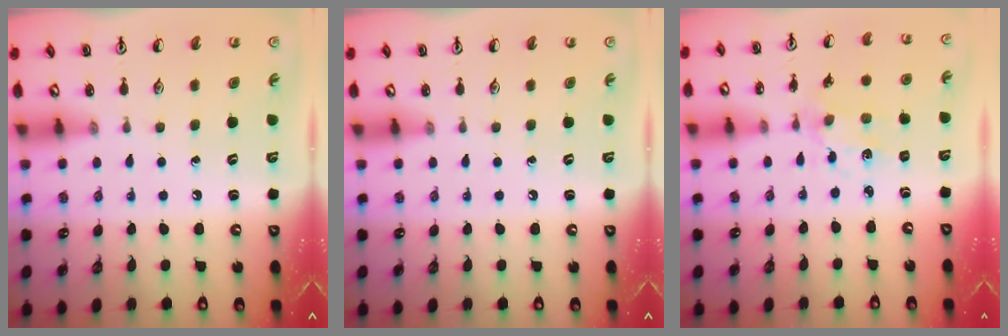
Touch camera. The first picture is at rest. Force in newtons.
{"total": 0.0}
{"total": 2.0, "press": 1.9, "slide": 0.4}